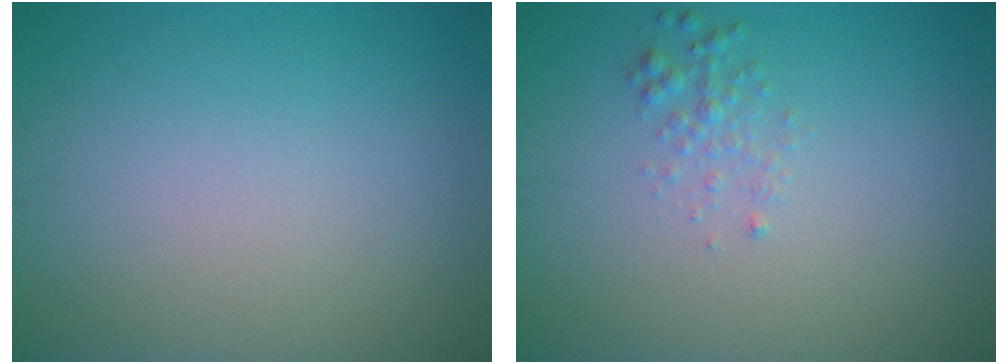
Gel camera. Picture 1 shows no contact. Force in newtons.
{"total": 1.2, "press": 1.2, "slide": 0.0}